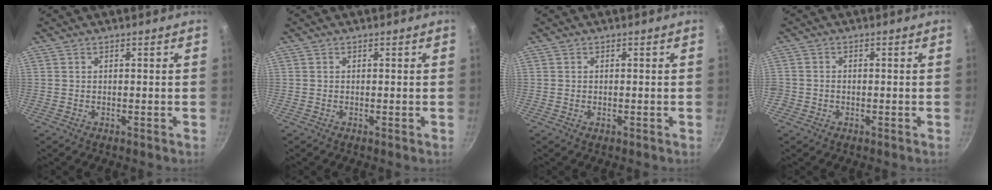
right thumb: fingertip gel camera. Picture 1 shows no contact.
{"total": 0.0}
{"total": 0.5, "force": [-0.1, 0.4, 0.4], "torque": [-0.005, 0.000, -0.003]}
{"total": 1.7, "force": [-0.7, 1.5, 0.4], "torque": [-0.004, 0.005, -0.014]}